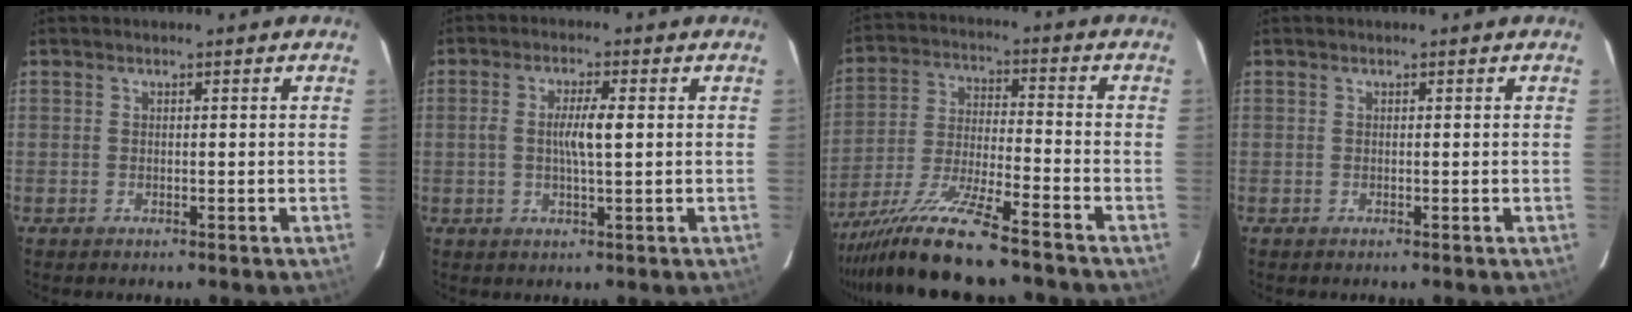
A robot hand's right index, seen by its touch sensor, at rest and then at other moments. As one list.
[{"total": 4.7, "force": [0.3, 0.5, 4.6], "torque": [-0.085, 0.002, 0.003]}, {"total": 13.8, "force": [-11.2, 0.4, 8.1], "torque": [-0.158, -0.021, -0.199]}, {"total": 0.0}]